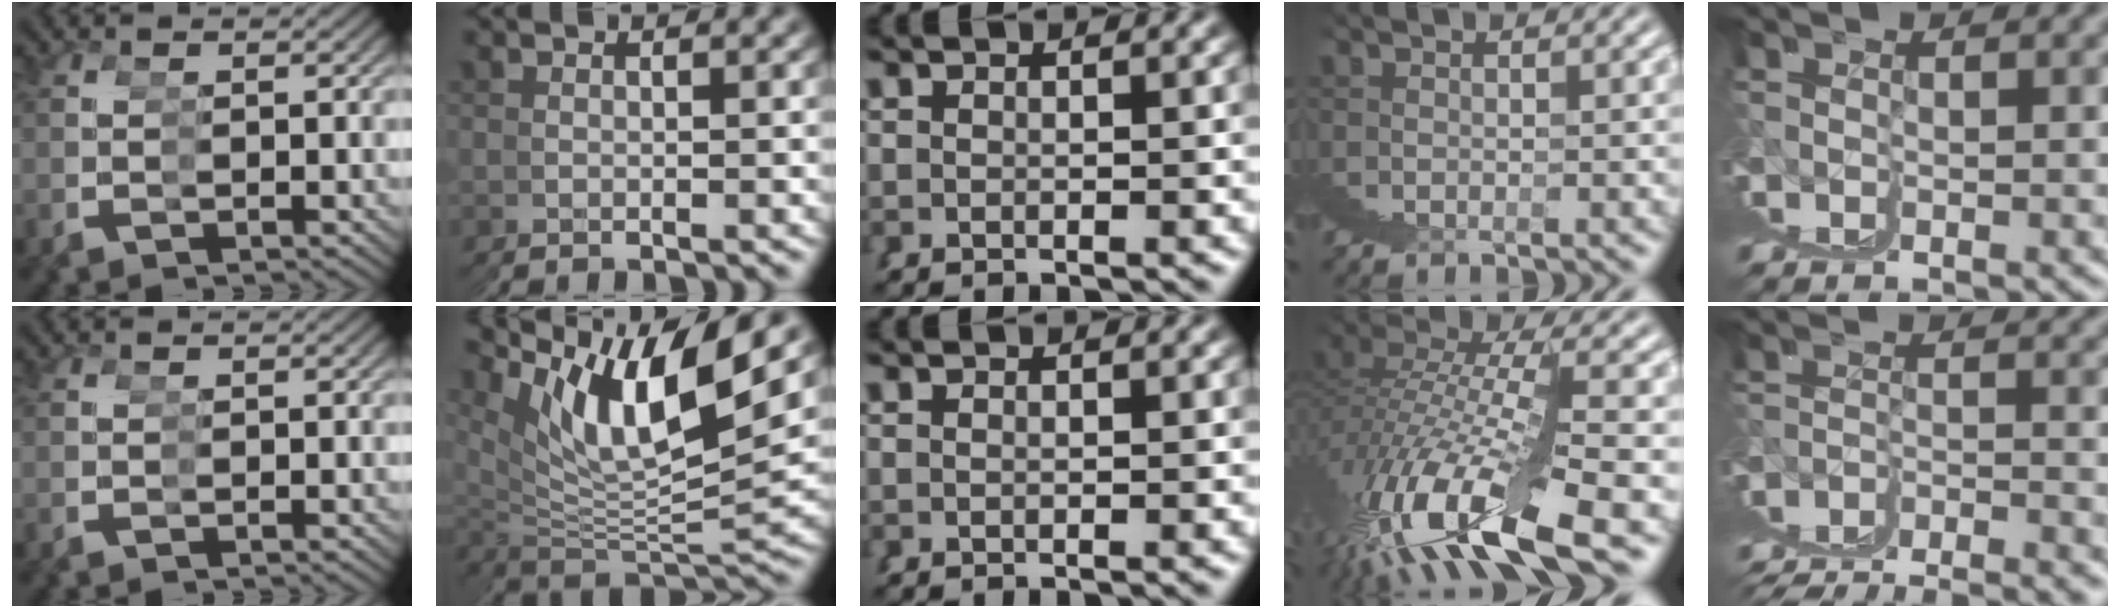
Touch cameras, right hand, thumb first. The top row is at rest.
{"index": {"total": 11.9, "force": [4.5, 6.5, 8.9], "torque": [-0.163, -0.002, 0.075]}, "ring": {"total": 6.6, "force": [1.4, 1.2, 6.3], "torque": [-0.098, 0.013, 0.020]}, "little": {"total": 2.5, "force": [0.5, -0.3, 2.5], "torque": [-0.042, -0.001, 0.016]}}